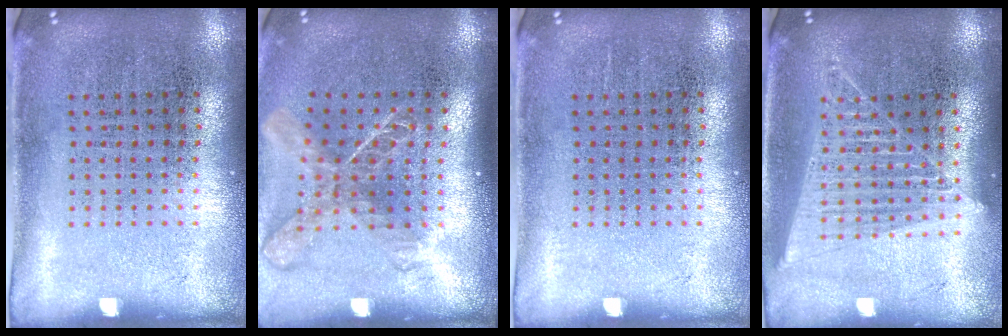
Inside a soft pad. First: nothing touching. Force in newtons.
{"total": 1.8, "press": 1.4, "slide": 1.2}
{"total": 0.0}
{"total": 1.5, "press": 1.4, "slide": 0.6}